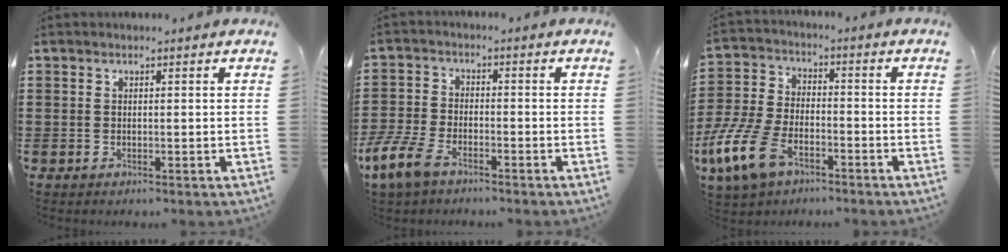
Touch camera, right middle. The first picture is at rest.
{"total": 6.4, "force": [-4.5, 2.4, 3.9], "torque": [-0.112, -0.011, -0.094]}
{"total": 10.7, "force": [-6.7, 5.1, 6.6], "torque": [-0.168, 0.006, -0.134]}